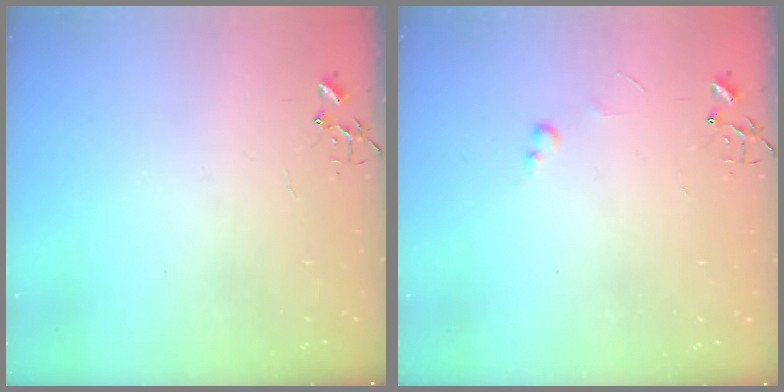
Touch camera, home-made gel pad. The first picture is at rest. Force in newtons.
{"total": 2.7, "press": 2.7, "slide": 0.4}